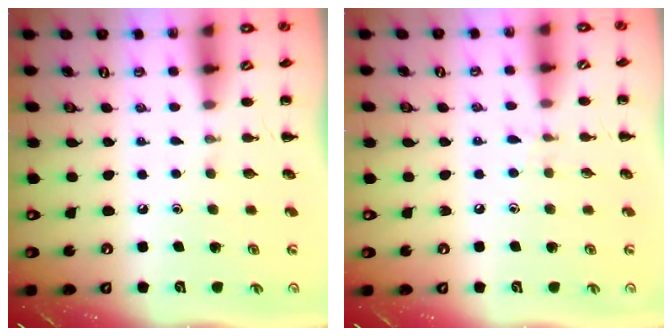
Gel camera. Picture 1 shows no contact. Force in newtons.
{"total": 5.0, "press": 4.6, "slide": 1.9}